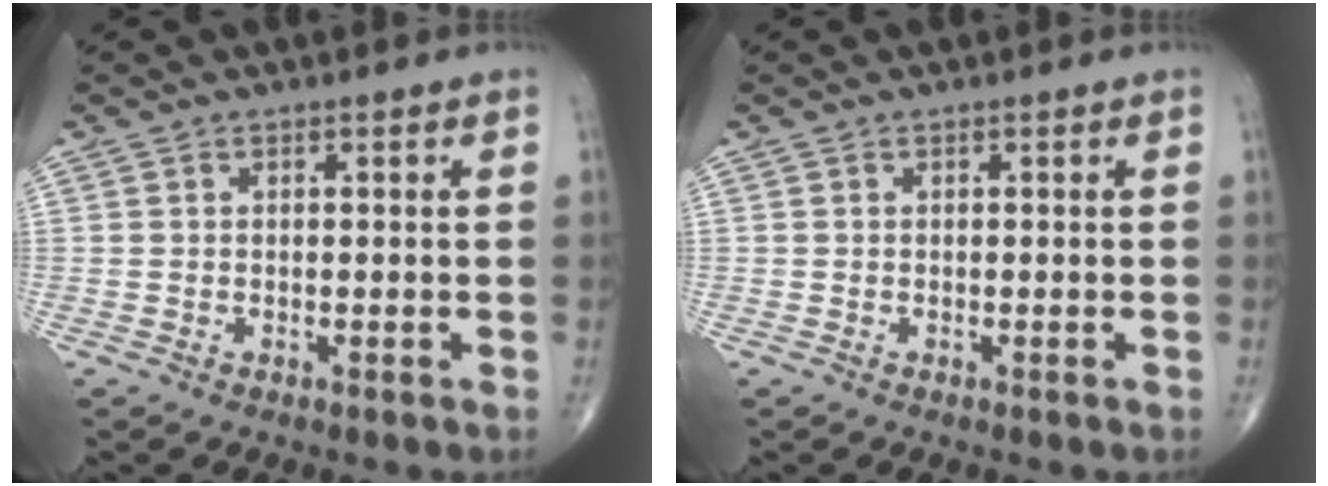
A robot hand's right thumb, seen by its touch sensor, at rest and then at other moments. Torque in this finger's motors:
{"motor_torque": [-0.13, 0.13, 0.00, 0.00, 0.00]}